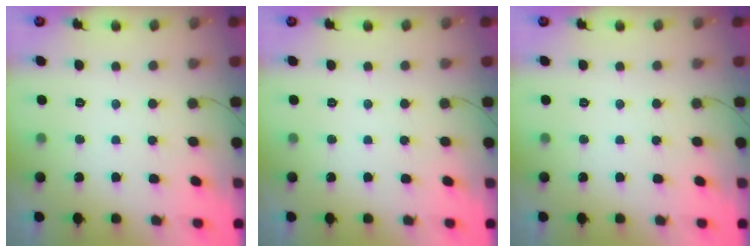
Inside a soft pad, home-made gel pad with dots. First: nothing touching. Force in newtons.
{"total": 0.0}
{"total": 0.0}